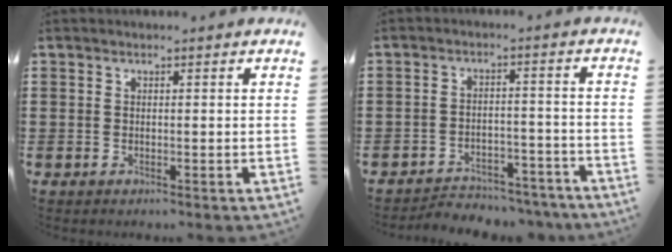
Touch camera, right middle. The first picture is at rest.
{"total": 4.1, "force": [-4.0, 0.6, 0.3], "torque": [-0.011, 0.005, -0.084]}